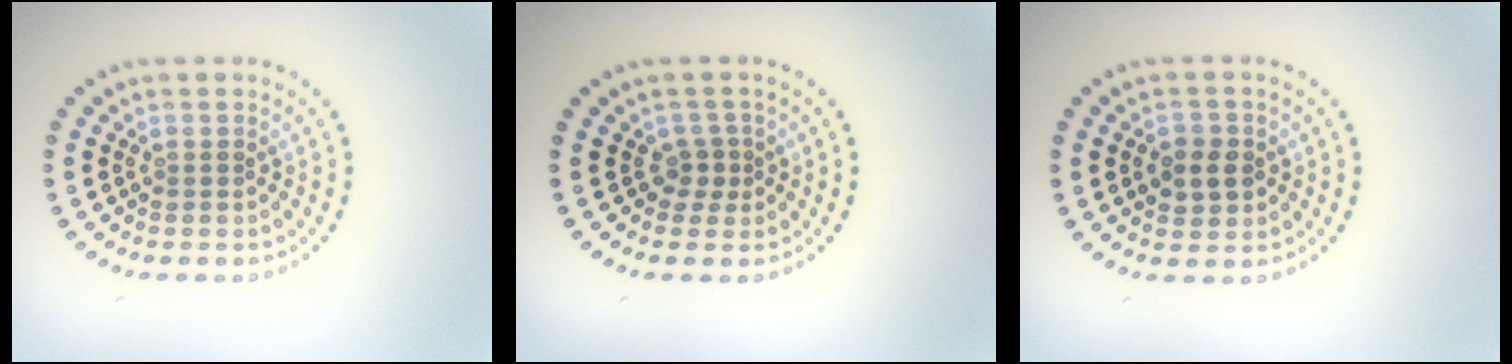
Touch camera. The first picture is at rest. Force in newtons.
{"total": 1.4, "press": 1.0, "slide": 0.9}
{"total": 2.5, "press": 2.5, "slide": 0.5}